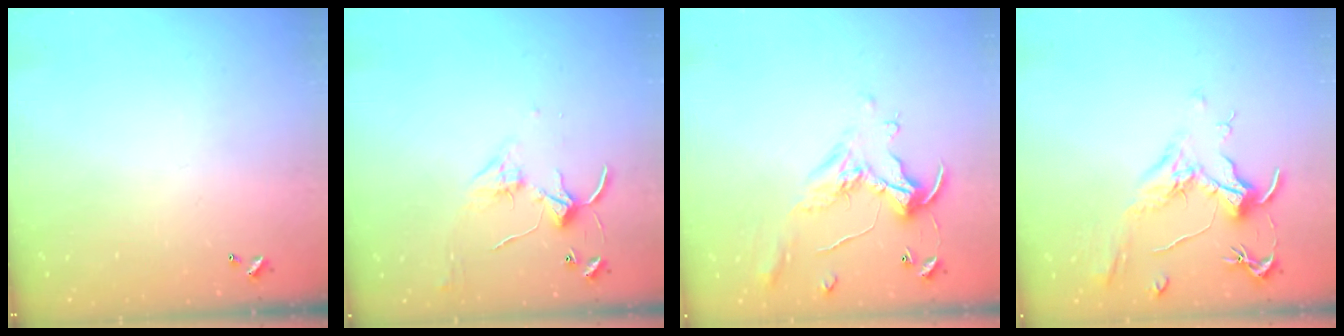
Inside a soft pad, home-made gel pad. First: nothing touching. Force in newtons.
{"total": 4.2, "press": 4.1, "slide": 0.5}
{"total": 1.1, "press": 0.8, "slide": 0.9}
{"total": 2.1, "press": 2.0, "slide": 0.8}